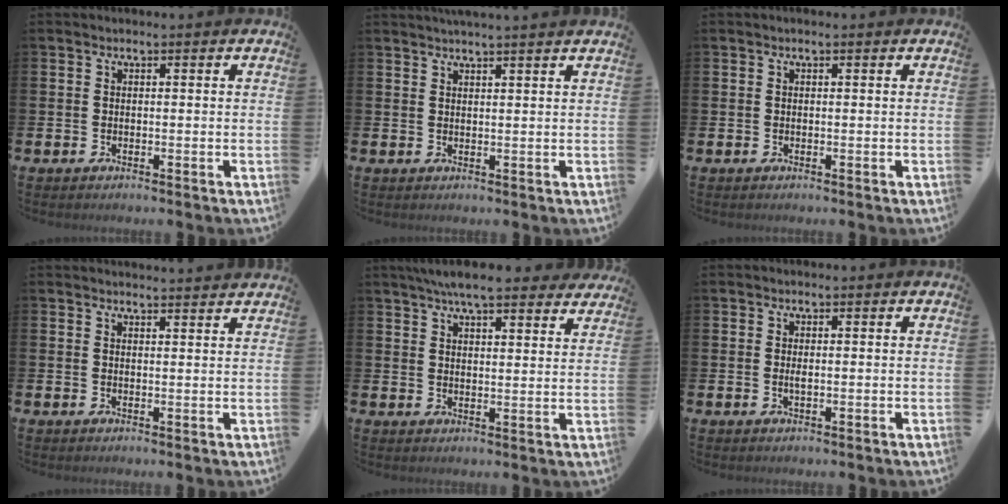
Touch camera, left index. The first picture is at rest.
{"total": 2.1, "force": [2.1, -0.4, 0.1], "torque": [0.003, -0.012, 0.038]}
{"total": 0.0}
{"total": 2.1, "force": [2.1, -0.1, -0.1], "torque": [0.012, -0.016, 0.035]}
{"total": 7.0, "force": [6.4, 1.2, 2.4], "torque": [-0.049, -0.023, 0.115]}
{"total": 0.7, "force": [0.0, 0.2, 0.7], "torque": [-0.018, 0.000, 0.002]}